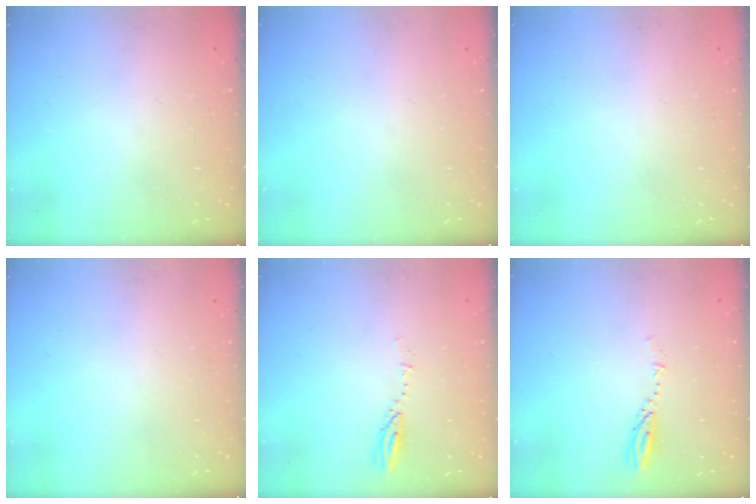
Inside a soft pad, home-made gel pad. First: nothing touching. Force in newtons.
{"total": 0.0}
{"total": 0.0}
{"total": 0.0}
{"total": 2.9, "press": 2.9, "slide": 0.3}
{"total": 3.8, "press": 3.8, "slide": 0.1}